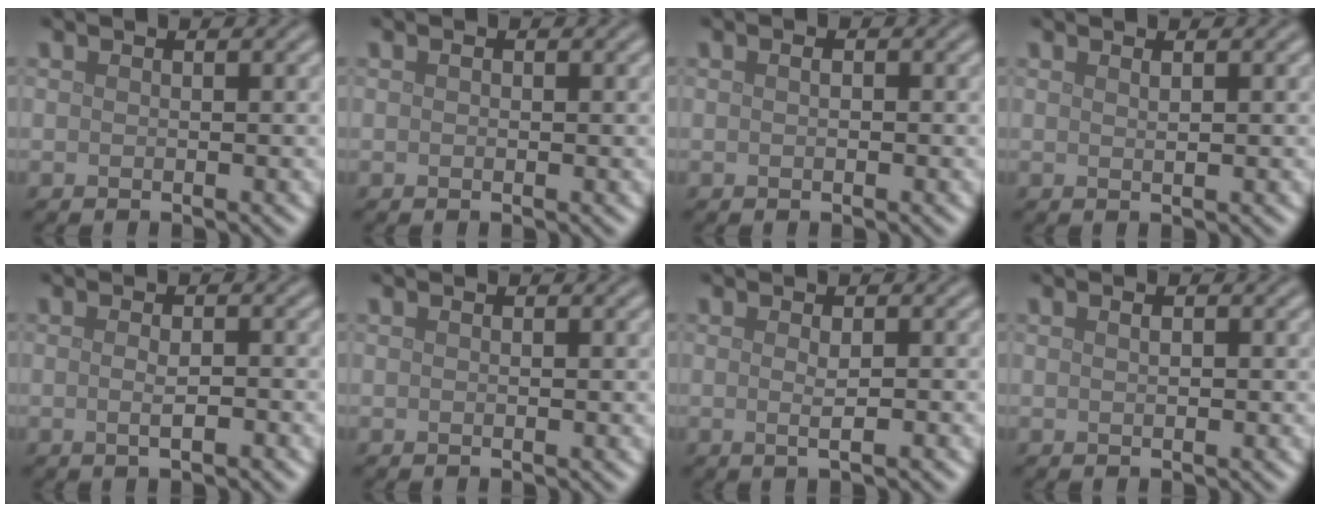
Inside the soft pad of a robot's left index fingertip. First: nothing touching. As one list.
[{"total": 0.6, "force": [0.1, 0.3, 0.4], "torque": [-0.008, -0.001, 0.000]}, {"total": 1.2, "force": [0.3, 0.7, 0.9], "torque": [-0.008, 0.000, -0.004]}, {"total": 0.8, "force": [0.4, 0.2, 0.6], "torque": [-0.008, 0.002, 0.007]}, {"total": 2.0, "force": [-0.4, 0.5, 1.9], "torque": [-0.031, -0.002, -0.005]}, {"total": 0.0}, {"total": 1.8, "force": [-0.1, 0.4, 1.8], "torque": [-0.030, -0.003, -0.002]}, {"total": 0.8, "force": [0.3, 0.3, 0.7], "torque": [-0.012, 0.002, 0.007]}]